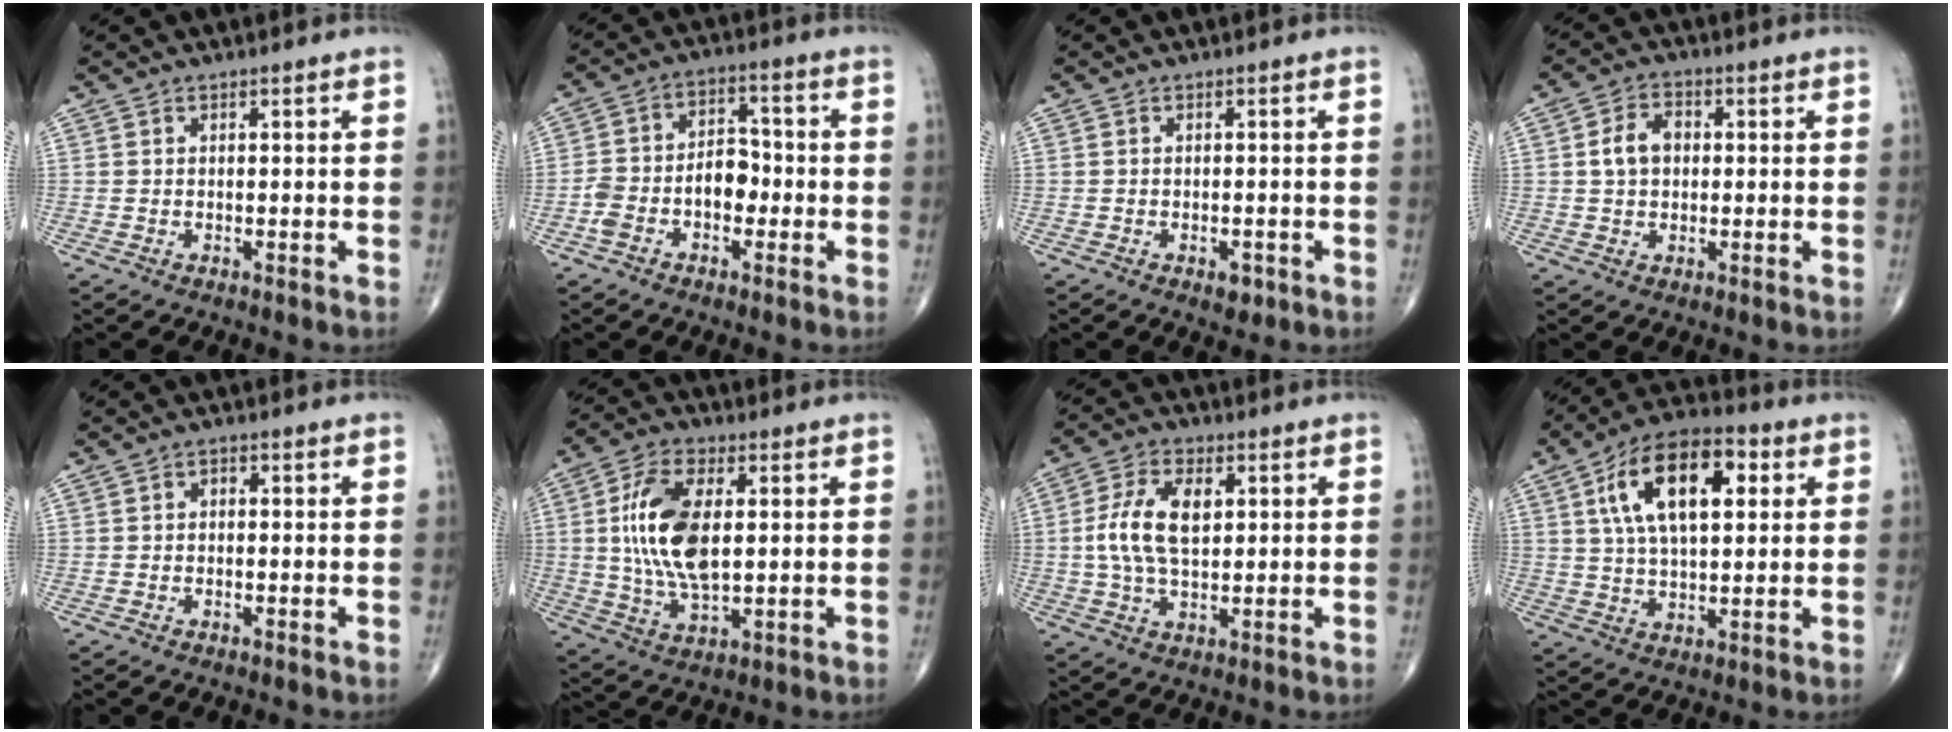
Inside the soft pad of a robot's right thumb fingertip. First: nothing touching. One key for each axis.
{"total": 8.5, "fx": -2.5, "fy": 5.5, "fz": 6.0, "tx": -0.096, "ty": 0.042, "tz": -0.051}
{"total": 2.6, "fx": -1.2, "fy": 1.4, "fz": 1.9, "tx": -0.016, "ty": 0.002, "tz": -0.012}
{"total": 5.8, "fx": 0.5, "fy": 4.2, "fz": 4.0, "tx": -0.068, "ty": 0.014, "tz": 0.004}
{"total": 0.9, "fx": 0.0, "fy": 0.7, "fz": 0.6, "tx": -0.004, "ty": 0.001, "tz": -0.006}
{"total": 14.3, "fx": 1.8, "fy": 7.1, "fz": 12.2, "tx": -0.240, "ty": -0.008, "tz": 0.035}
{"total": 10.4, "fx": 1.5, "fy": 5.7, "fz": 8.6, "tx": -0.168, "ty": 0.006, "tz": 0.028}
{"total": 16.7, "fx": 5.1, "fy": 8.2, "fz": 13.7, "tx": -0.221, "ty": 0.007, "tz": 0.080}